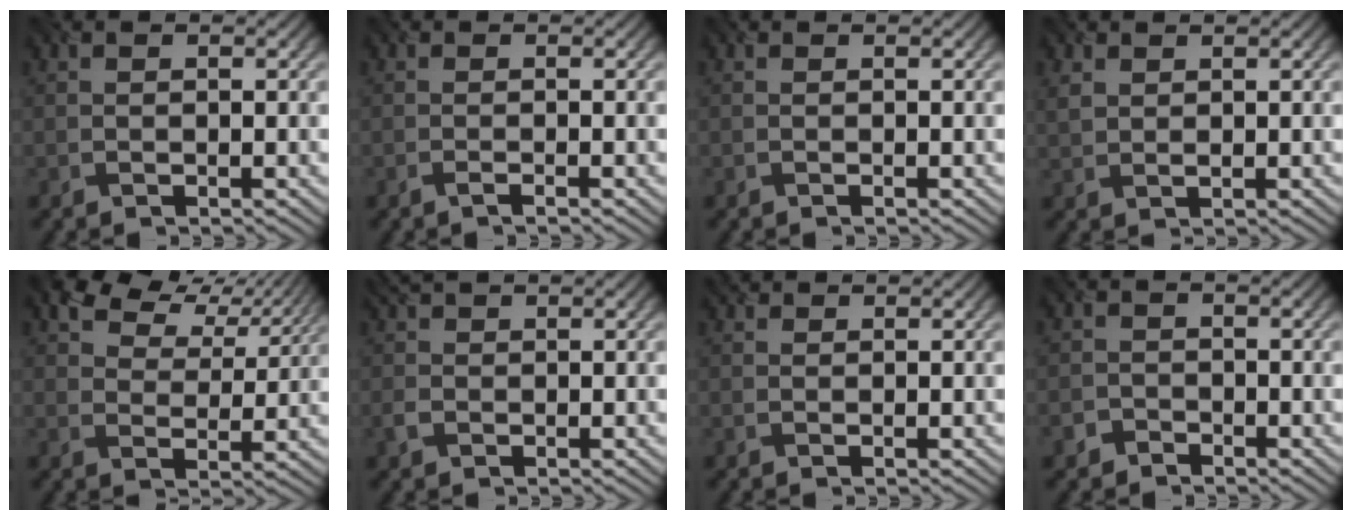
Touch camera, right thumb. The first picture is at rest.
{"total": 0.5, "force": [-0.3, -0.4, 0.2], "torque": [-0.007, 0.000, -0.010]}
{"total": 0.8, "force": [0.4, -0.4, -0.6], "torque": [0.008, -0.001, 0.005]}
{"total": 1.8, "force": [1.5, 0.8, 0.4], "torque": [-0.025, -0.003, 0.030]}
{"total": 7.2, "force": [5.6, 3.5, 2.9], "torque": [-0.058, 0.008, 0.096]}
{"total": 1.3, "force": [0.7, 0.9, 0.6], "torque": [-0.027, -0.002, 0.013]}
{"total": 0.9, "force": [0.9, 0.1, -0.2], "torque": [-0.003, -0.004, 0.016]}
{"total": 1.5, "force": [-1.2, 1.0, -0.1], "torque": [0.004, 0.001, -0.032]}